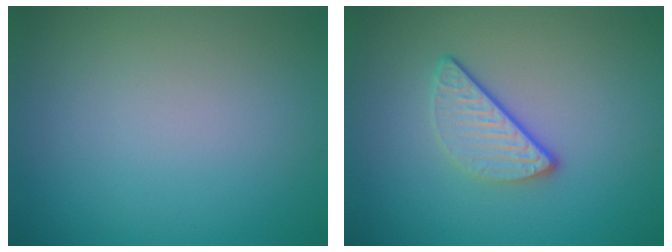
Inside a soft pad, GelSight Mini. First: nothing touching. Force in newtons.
{"total": 3.0, "press": 2.3, "slide": 1.9}